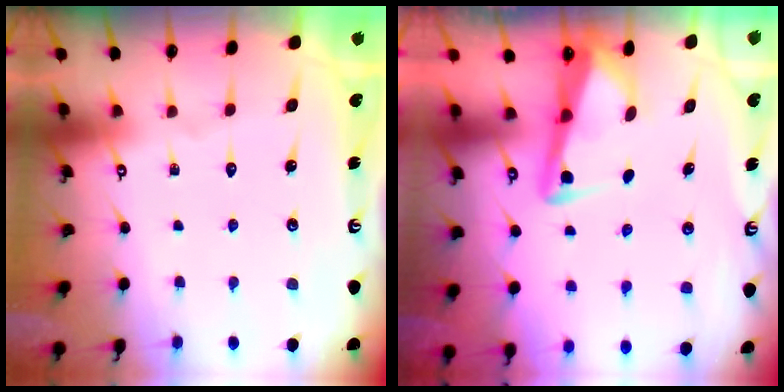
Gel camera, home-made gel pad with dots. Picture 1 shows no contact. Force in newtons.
{"total": 3.1, "press": 3.1, "slide": 0.4}